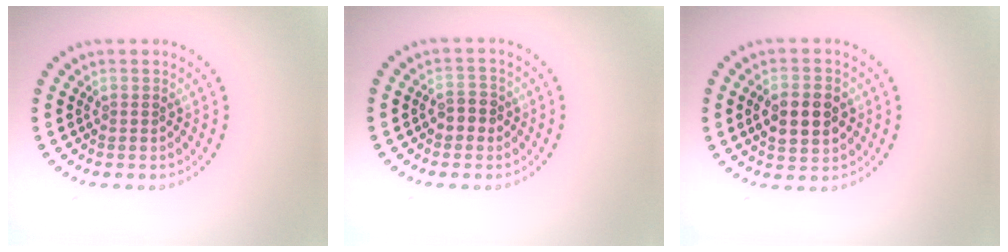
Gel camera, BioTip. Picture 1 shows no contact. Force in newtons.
{"total": 1.8, "press": 1.8, "slide": 0.5}
{"total": 4.6, "press": 4.6, "slide": 0.3}